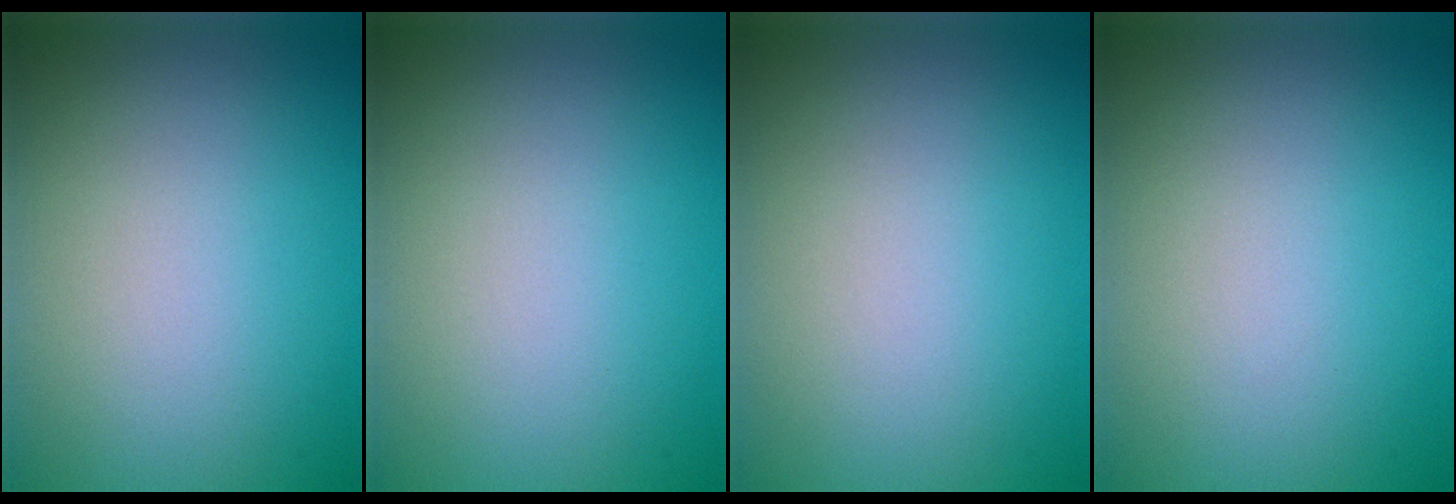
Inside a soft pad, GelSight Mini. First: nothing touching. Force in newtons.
{"total": 0.0}
{"total": 0.0}
{"total": 0.0}